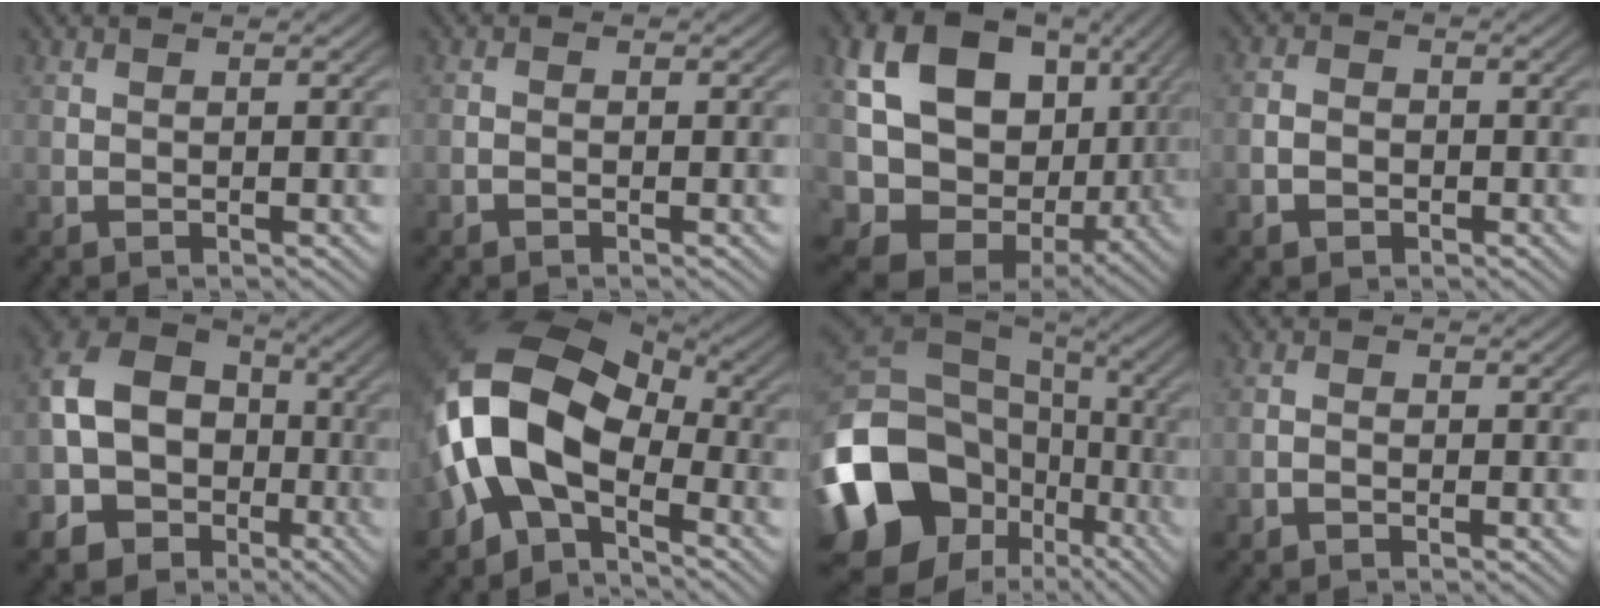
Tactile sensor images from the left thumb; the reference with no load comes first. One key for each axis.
{"total": 0.6, "fx": -0.5, "fy": 0.2, "fz": 0.3, "tx": -0.002, "ty": 0.002, "tz": -0.010}
{"total": 16.6, "fx": 2.3, "fy": 13.3, "fz": 9.7, "tx": -0.196, "ty": -0.036, "tz": 0.075}
{"total": 2.2, "fx": -1.1, "fy": 1.6, "fz": 1.0, "tx": -0.016, "ty": 0.001, "tz": -0.026}
{"total": 12.8, "fx": -3.7, "fy": 10.2, "fz": 6.8, "tx": -0.165, "ty": -0.024, "tz": -0.072}
{"total": 14.3, "fx": -3.5, "fy": 8.6, "fz": 11.0, "tx": -0.219, "ty": 0.008, "tz": -0.081}
{"total": 20.6, "fx": -6.8, "fy": 15.8, "fz": 11.3, "tx": -0.289, "ty": -0.018, "tz": -0.130}
{"total": 0.8, "fx": -0.7, "fy": 0.3, "fz": 0.4, "tx": -0.006, "ty": 0.003, "tz": -0.015}